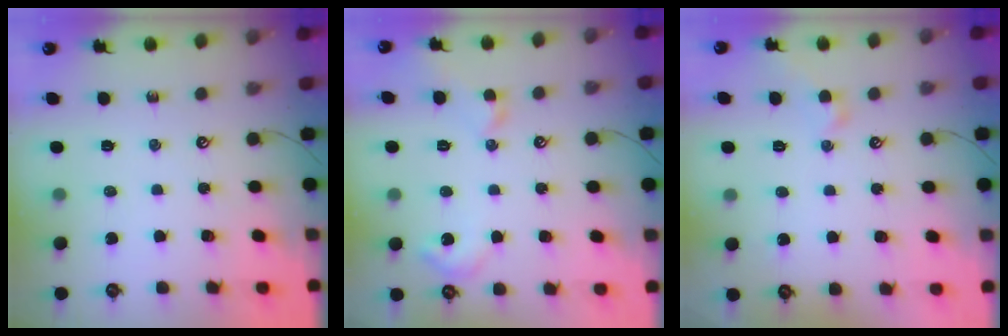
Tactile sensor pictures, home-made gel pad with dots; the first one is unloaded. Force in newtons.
{"total": 3.7, "press": 3.6, "slide": 0.9}
{"total": 1.6, "press": 1.5, "slide": 0.6}